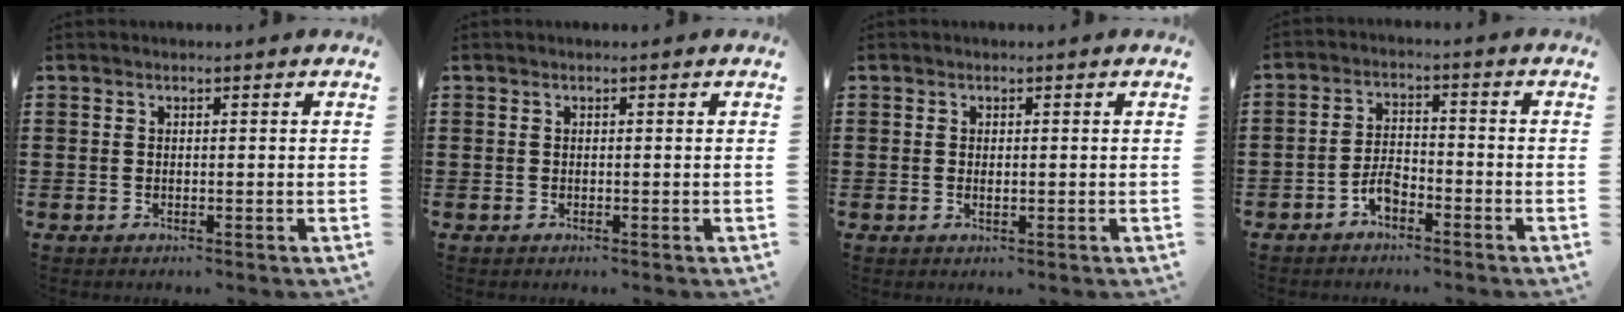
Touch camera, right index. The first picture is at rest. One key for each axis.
{"total": 0.0}
{"total": 0.9, "fx": 0.0, "fy": 0.4, "fz": 0.8, "tx": -0.017, "ty": 0.000, "tz": 0.000}
{"total": 3.7, "fx": -2.4, "fy": 1.7, "fz": 2.2, "tx": -0.055, "ty": 0.002, "tz": -0.051}